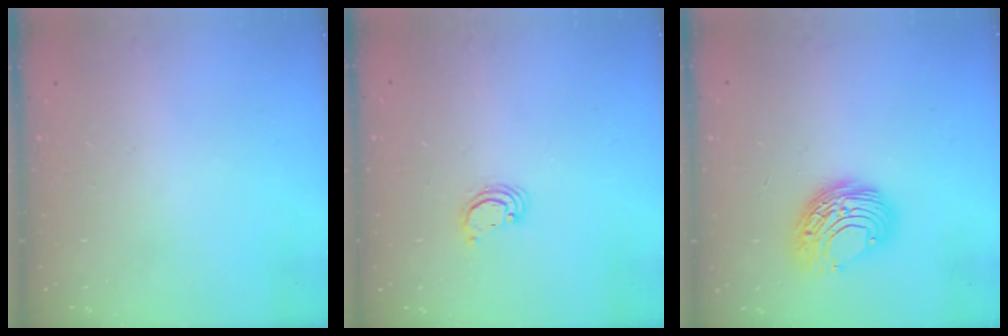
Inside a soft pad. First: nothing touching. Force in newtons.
{"total": 2.7, "press": 2.7, "slide": 0.1}
{"total": 9.5, "press": 9.5, "slide": 0.5}